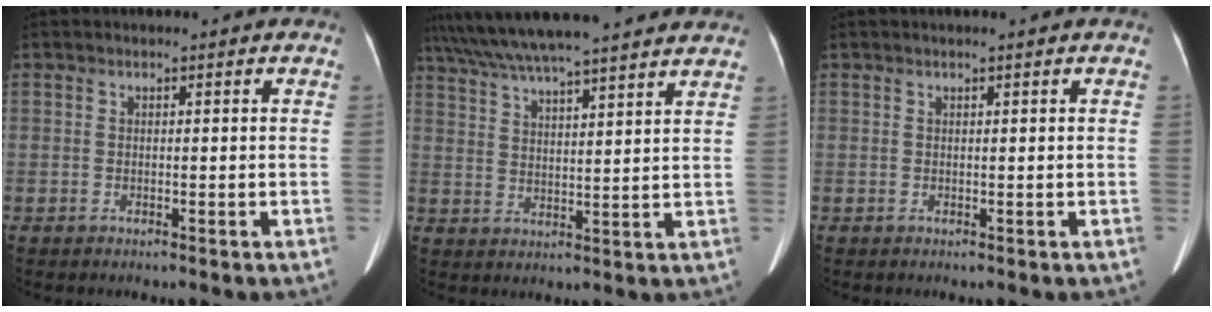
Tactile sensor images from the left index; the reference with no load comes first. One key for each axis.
{"total": 21.6, "fx": 19.0, "fy": 1.4, "fz": 10.0, "tx": -0.175, "ty": 0.037, "tz": 0.273}
{"total": 0.6, "fx": 0.5, "fy": -0.2, "fz": 0.4, "tx": -0.011, "ty": 0.005, "tz": 0.013}